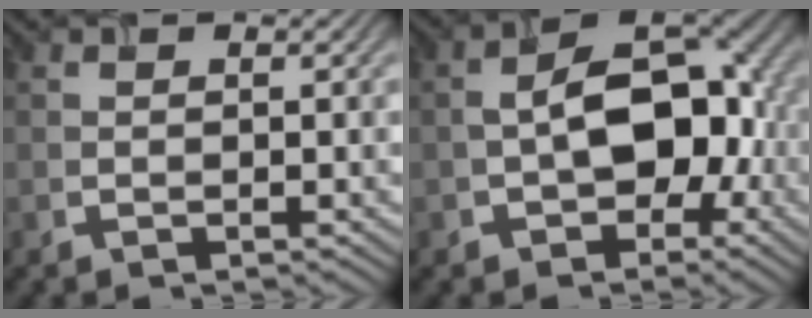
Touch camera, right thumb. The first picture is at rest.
{"total": 9.7, "force": [-1.2, 6.2, 7.4], "torque": [-0.109, 0.004, -0.020]}